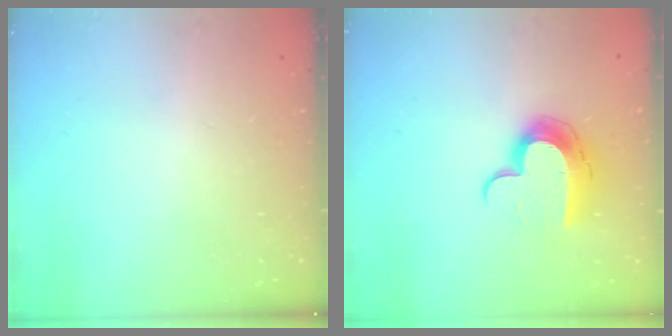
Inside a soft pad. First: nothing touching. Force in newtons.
{"total": 12.2, "press": 12.2, "slide": 0.3}